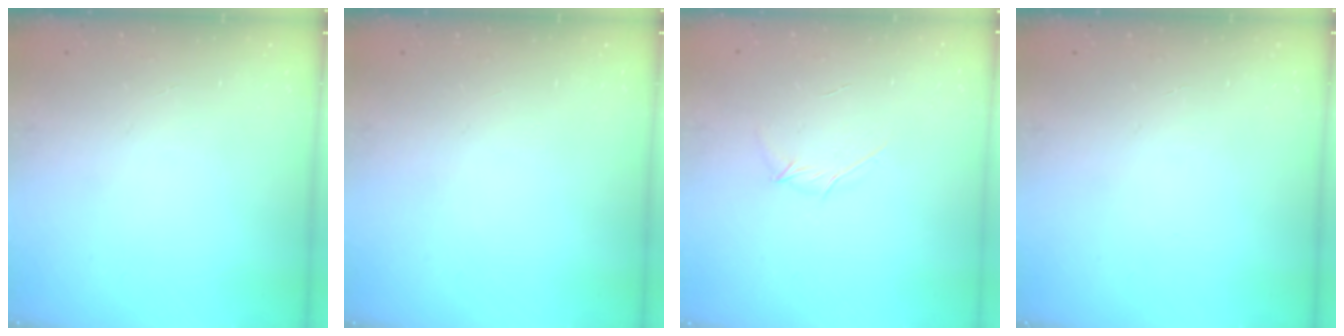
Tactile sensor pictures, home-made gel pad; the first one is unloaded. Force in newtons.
{"total": 0.0}
{"total": 3.0, "press": 2.9, "slide": 0.6}
{"total": 0.0}